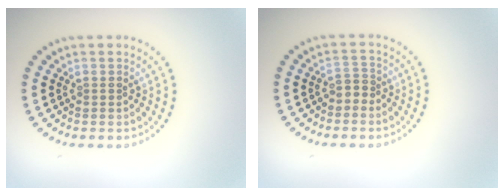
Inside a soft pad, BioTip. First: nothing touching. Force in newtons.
{"total": 1.1, "press": 0.8, "slide": 0.8}